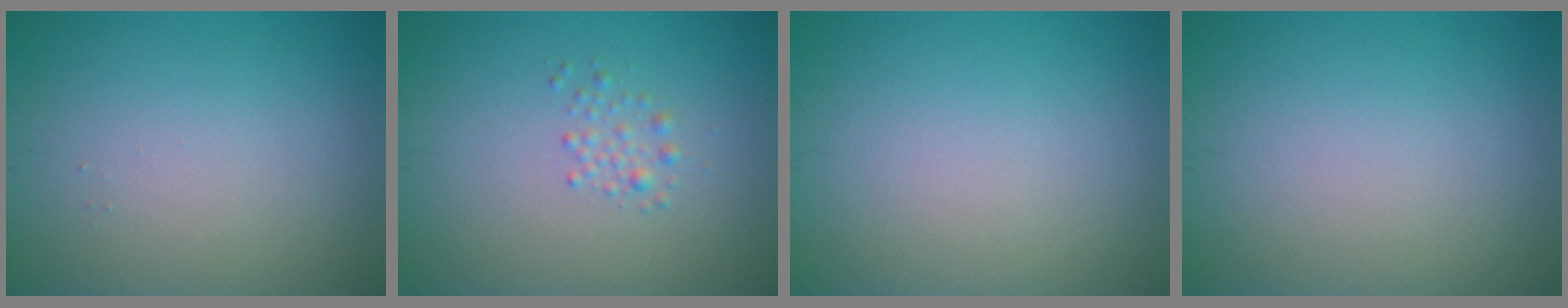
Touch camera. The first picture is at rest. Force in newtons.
{"total": 1.3, "press": 1.3, "slide": 0.1}
{"total": 0.0}
{"total": 0.0}